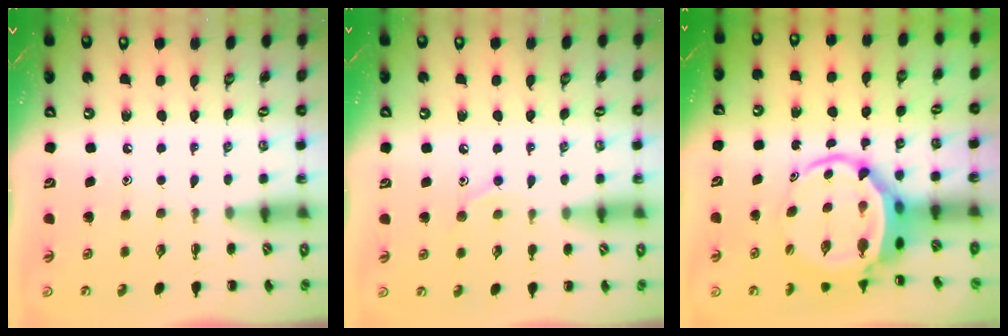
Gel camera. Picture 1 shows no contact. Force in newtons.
{"total": 8.3, "press": 8.1, "slide": 1.8}
{"total": 6.3, "press": 6.2, "slide": 1.5}